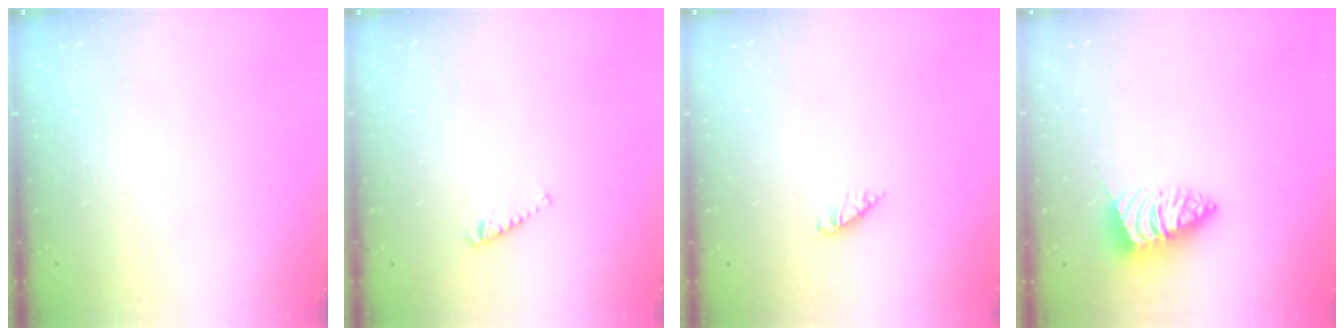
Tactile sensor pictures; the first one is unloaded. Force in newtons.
{"total": 3.6, "press": 3.5, "slide": 0.4}
{"total": 2.7, "press": 2.7, "slide": 0.4}
{"total": 2.8, "press": 2.8, "slide": 0.2}